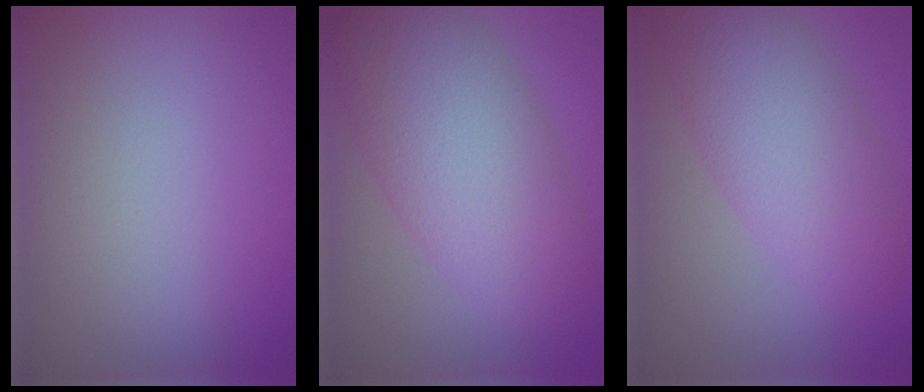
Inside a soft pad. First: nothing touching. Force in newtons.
{"total": 8.3, "press": 8.3, "slide": 0.1}
{"total": 5.8, "press": 5.8, "slide": 0.1}